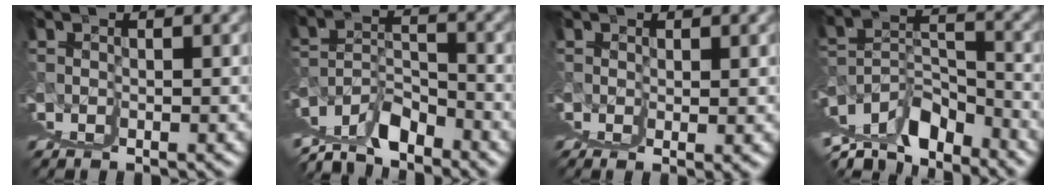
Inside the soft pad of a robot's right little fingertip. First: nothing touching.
{"total": 3.7, "force": [0.0, -2.8, 2.4], "torque": [-0.019, 0.021, 0.007]}
{"total": 2.2, "force": [1.7, -0.8, 1.3], "torque": [-0.002, 0.018, 0.025]}
{"total": 4.5, "force": [0.4, -1.3, 4.3], "torque": [-0.039, 0.027, 0.017]}